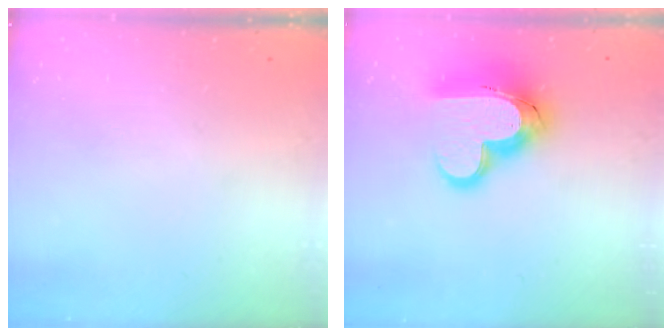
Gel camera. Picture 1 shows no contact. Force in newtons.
{"total": 17.3, "press": 17.2, "slide": 1.8}